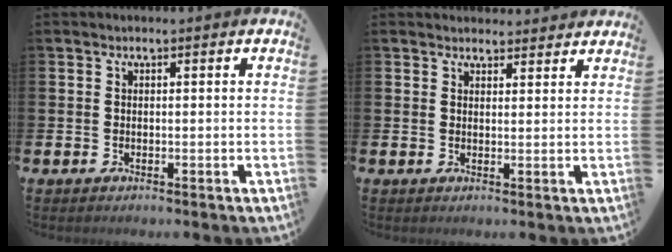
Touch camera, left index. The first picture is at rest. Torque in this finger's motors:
{"motor_torque": [0.94, -1.20, 0.16, 0.01]}